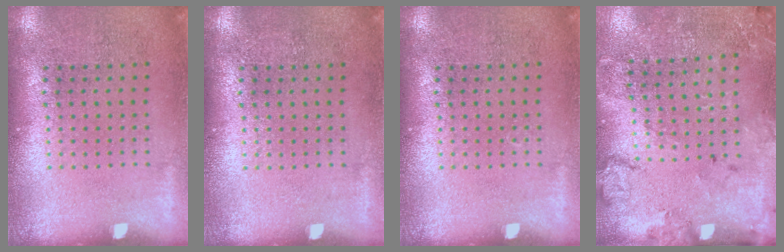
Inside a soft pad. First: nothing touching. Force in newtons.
{"total": 0.0}
{"total": 0.0}
{"total": 1.8, "press": 1.5, "slide": 1.0}